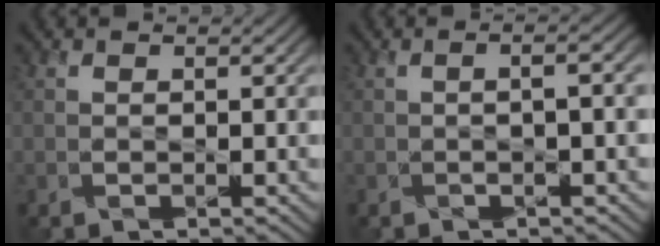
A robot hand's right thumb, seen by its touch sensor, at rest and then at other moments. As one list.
[{"total": 2.6, "force": [-0.1, 0.6, 2.5], "torque": [-0.039, 0.009, -0.003]}]